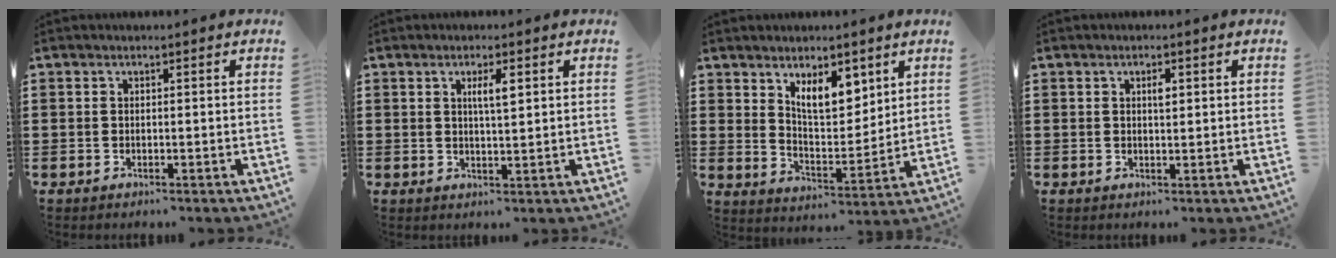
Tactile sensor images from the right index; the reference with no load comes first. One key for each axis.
{"total": 3.1, "fx": 1.1, "fy": 0.6, "fz": 2.8, "tx": -0.050, "ty": 0.002, "tz": 0.014}
{"total": 7.8, "fx": 5.1, "fy": 3.4, "fz": 4.7, "tx": -0.083, "ty": -0.017, "tz": 0.089}
{"total": 1.7, "fx": 0.5, "fy": 0.6, "fz": 1.4, "tx": -0.022, "ty": 0.002, "tz": 0.005}